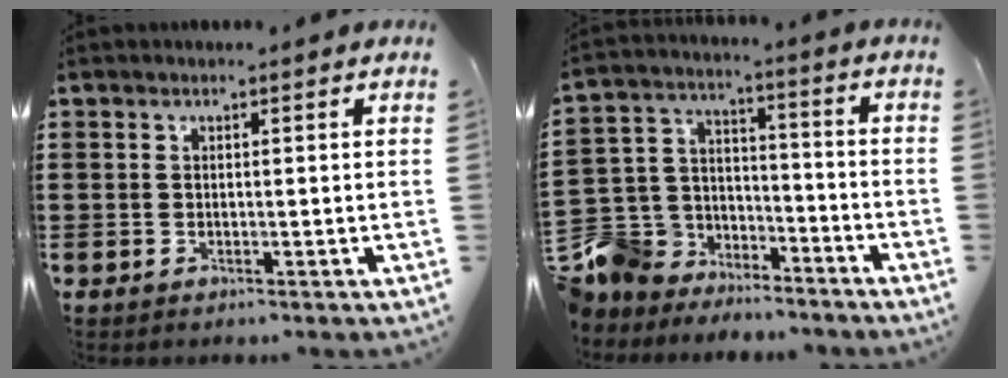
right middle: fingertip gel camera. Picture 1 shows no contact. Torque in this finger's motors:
{"motor_torque": [1.20, -0.94, 0.54, 0.21]}